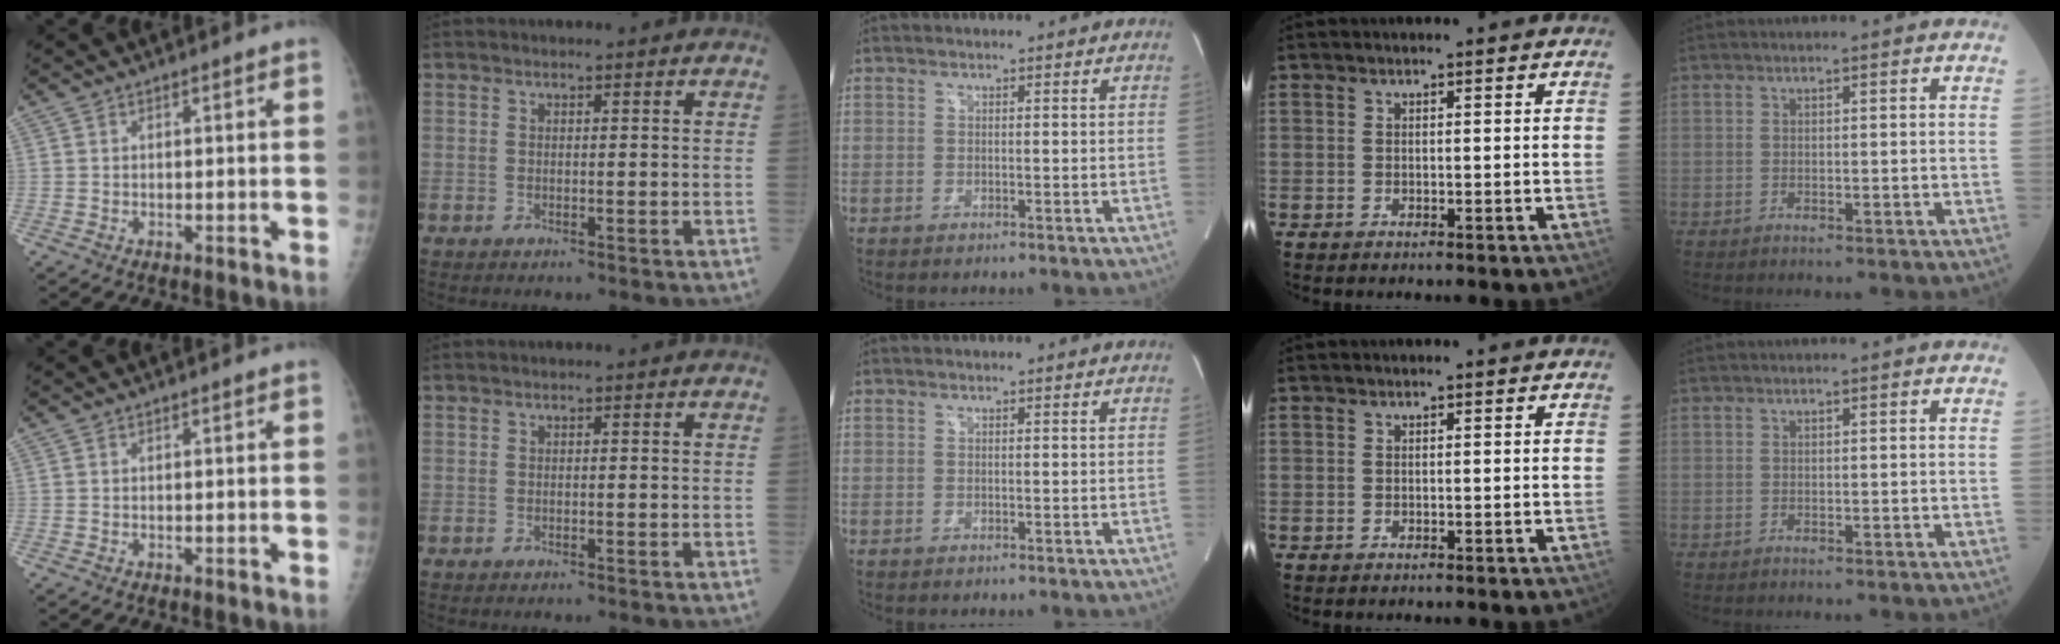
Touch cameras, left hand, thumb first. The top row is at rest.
{}